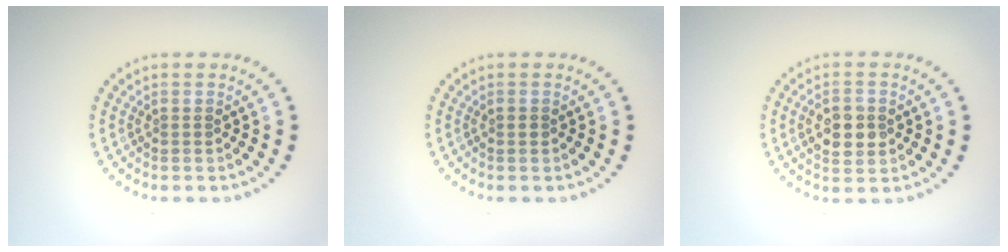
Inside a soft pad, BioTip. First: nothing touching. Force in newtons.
{"total": 0.6, "press": 0.6, "slide": 0.1}
{"total": 3.6, "press": 3.5, "slide": 0.2}